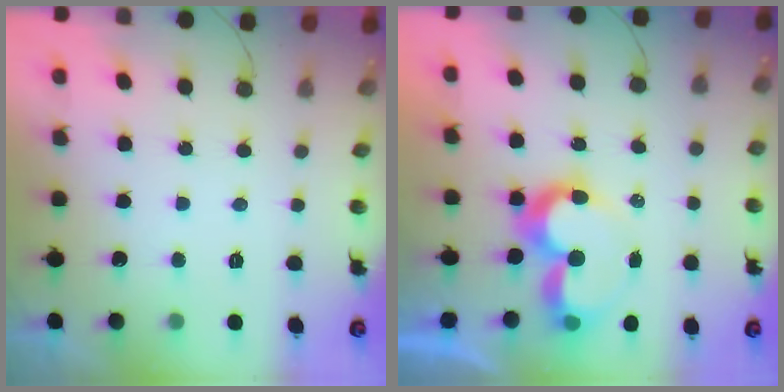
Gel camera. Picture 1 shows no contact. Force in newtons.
{"total": 9.7, "press": 9.7, "slide": 0.9}